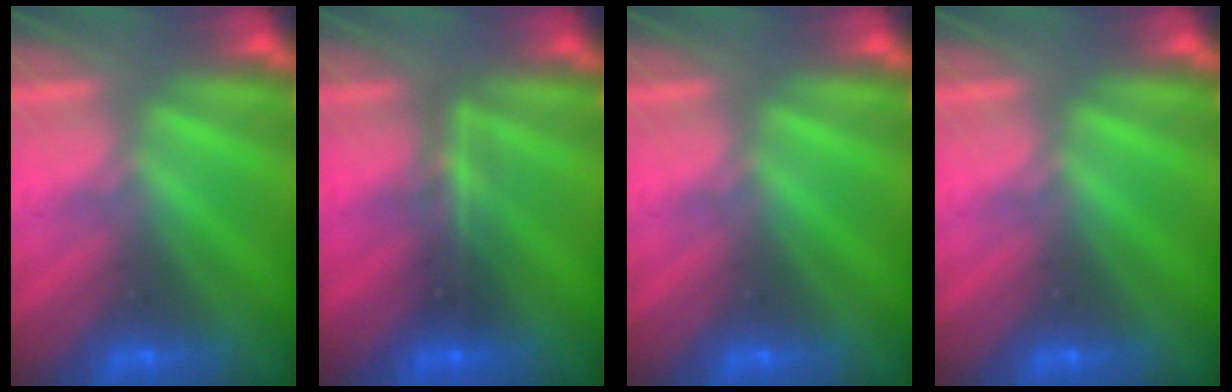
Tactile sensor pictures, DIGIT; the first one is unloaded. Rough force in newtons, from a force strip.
{"total": 2.4}
{"total": 0.0}
{"total": 0.0}